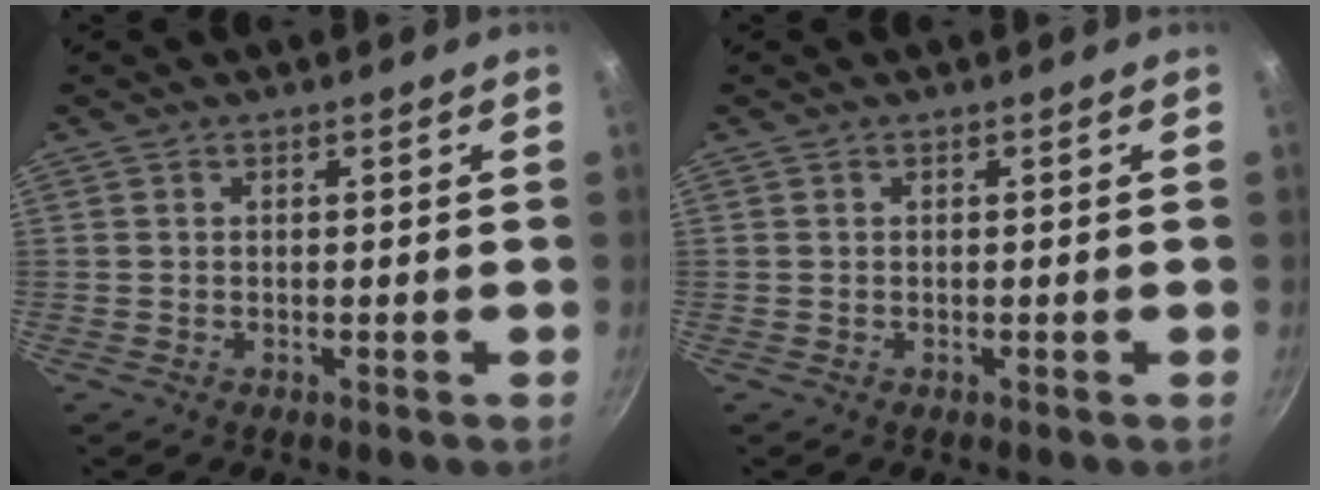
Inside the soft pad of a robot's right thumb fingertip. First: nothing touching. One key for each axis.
{"total": 0.0}